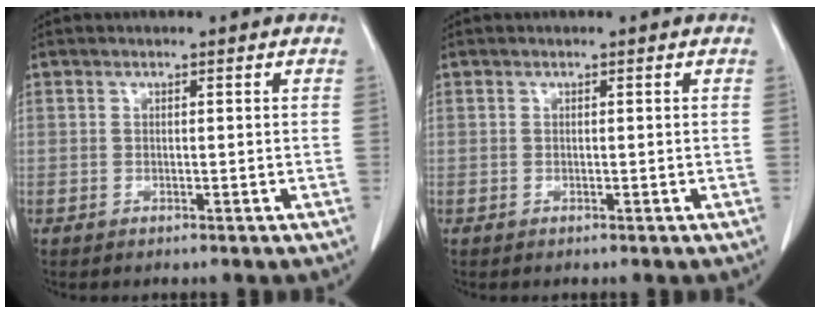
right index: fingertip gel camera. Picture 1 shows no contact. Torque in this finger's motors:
{"motor_torque": [0.00, 0.00, 0.01, 0.00]}